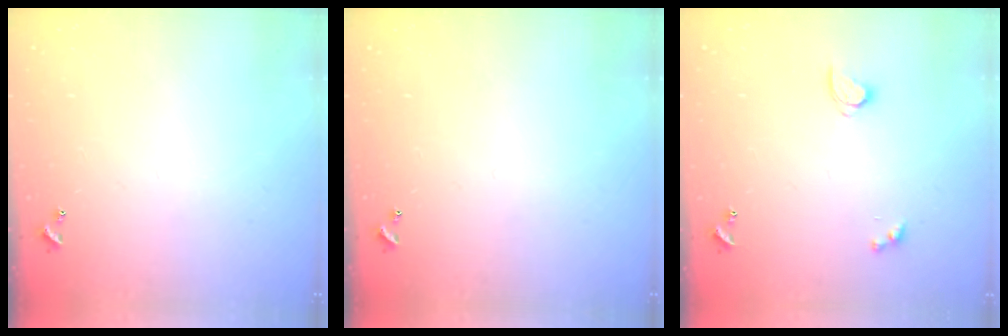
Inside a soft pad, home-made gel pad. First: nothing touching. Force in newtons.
{"total": 0.0}
{"total": 2.8, "press": 2.8, "slide": 0.3}